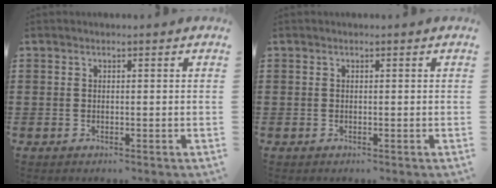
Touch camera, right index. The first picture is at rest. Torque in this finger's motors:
{"motor_torque": [1.26, 0.87, 0.01, -0.01]}